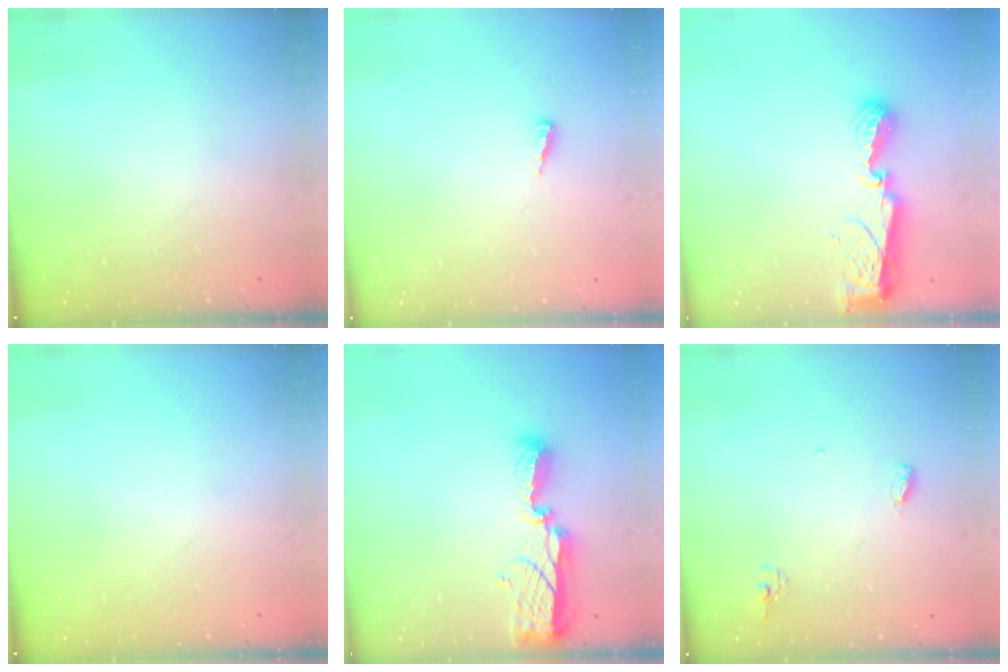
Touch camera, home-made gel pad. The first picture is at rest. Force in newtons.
{"total": 2.5, "press": 2.5, "slide": 0.2}
{"total": 8.1, "press": 8.1, "slide": 0.9}
{"total": 0.0}
{"total": 8.7, "press": 8.6, "slide": 0.8}
{"total": 4.8, "press": 4.8, "slide": 0.3}